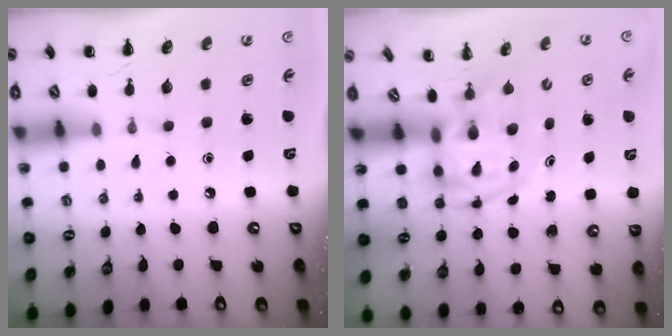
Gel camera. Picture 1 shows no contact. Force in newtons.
{"total": 3.8, "press": 3.7, "slide": 0.7}